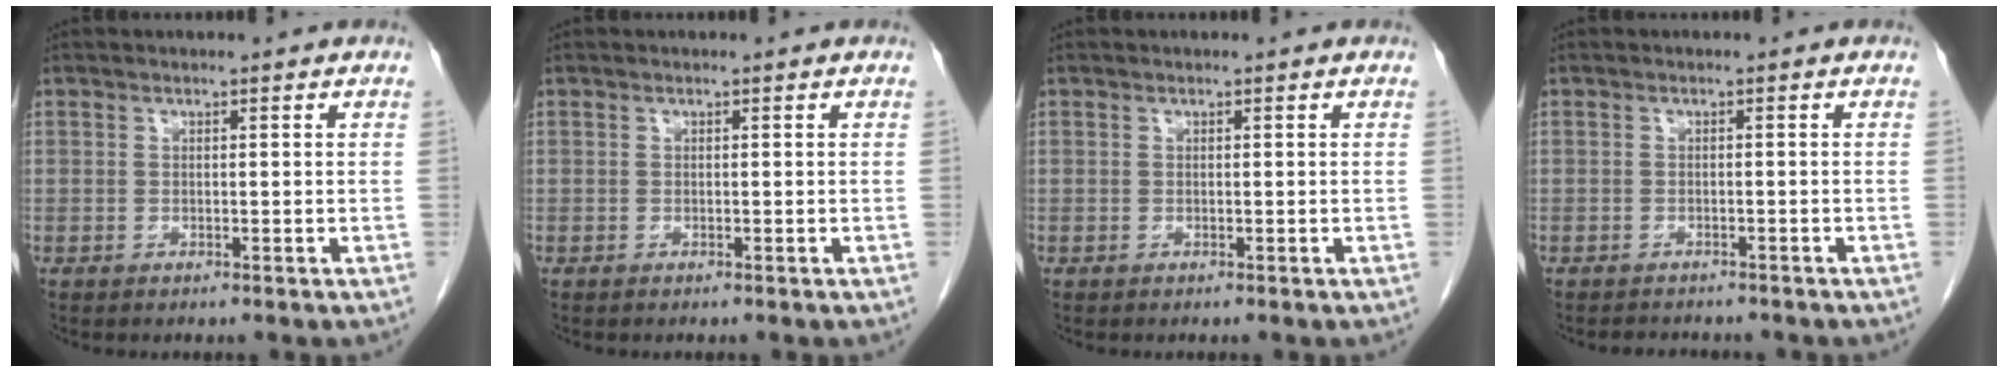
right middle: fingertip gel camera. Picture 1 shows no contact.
{"total": 0.0}
{"total": 0.0}
{"total": 4.4, "force": [-4.0, 1.1, 1.4], "torque": [-0.019, -0.003, -0.050]}